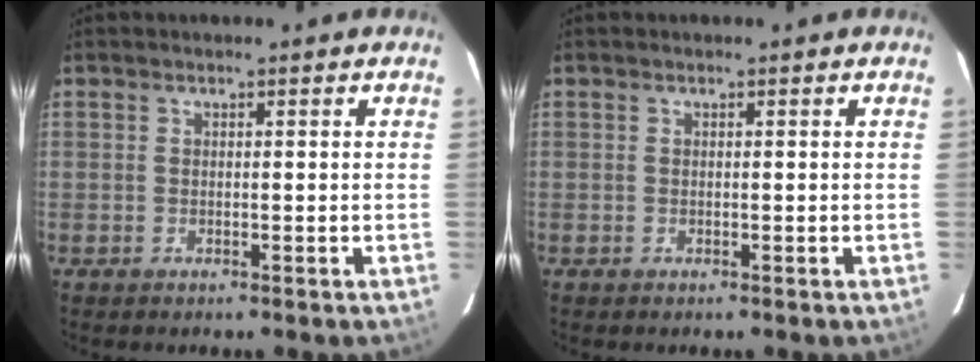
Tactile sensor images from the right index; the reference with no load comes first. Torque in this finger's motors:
{"motor_torque": [0.00, 0.00, 0.00, 0.00]}